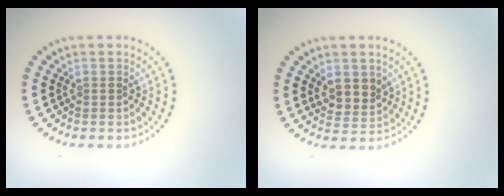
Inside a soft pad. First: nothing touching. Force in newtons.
{"total": 2.7, "press": 2.5, "slide": 1.2}